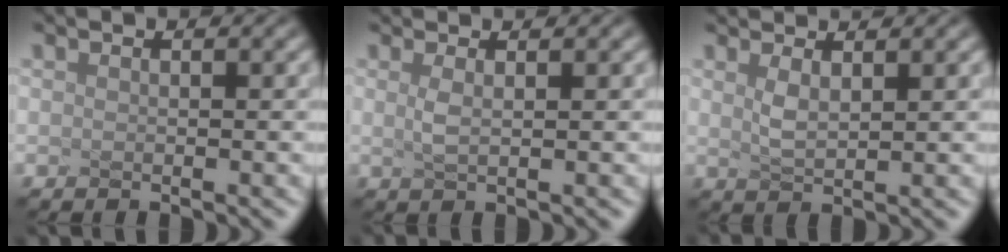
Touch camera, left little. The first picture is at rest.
{"total": 0.6, "force": [-0.2, -0.5, 0.4], "torque": [-0.036, -0.005, 0.018]}
{"total": 0.9, "force": [0.5, -0.6, 0.3], "torque": [-0.037, -0.001, 0.043]}